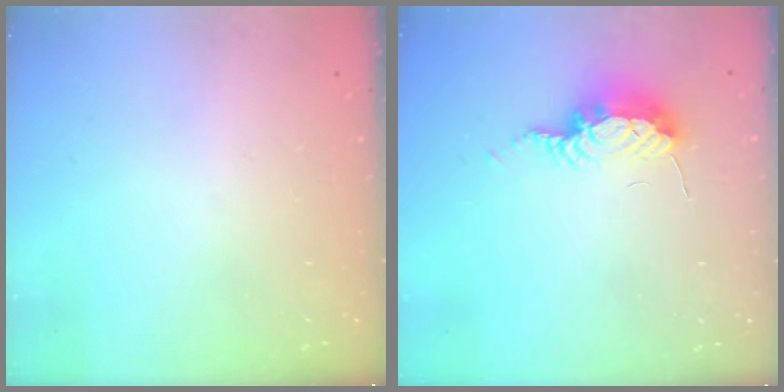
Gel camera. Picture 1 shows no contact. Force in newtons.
{"total": 8.1, "press": 8.0, "slide": 1.0}